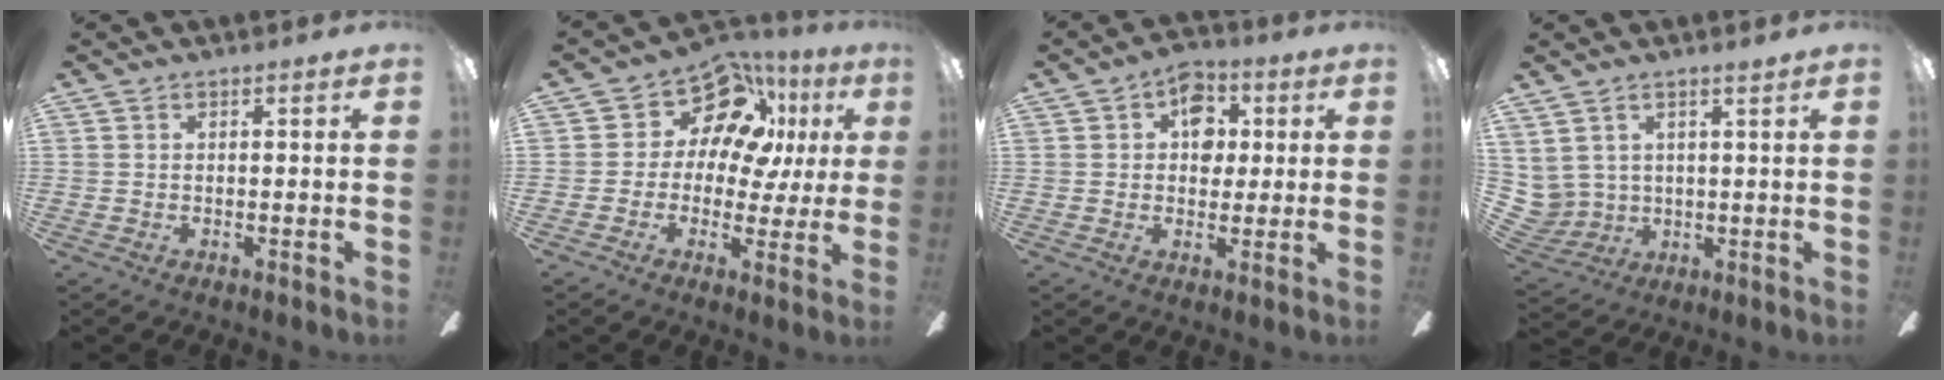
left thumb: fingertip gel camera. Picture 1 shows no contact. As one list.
[{"total": 14.6, "force": [7.6, 9.1, 8.5], "torque": [-0.139, -0.044, 0.139]}, {"total": 8.0, "force": [2.2, 6.2, 4.6], "torque": [-0.052, 0.004, 0.034]}, {"total": 6.3, "force": [3.8, 4.9, 1.1], "torque": [-0.044, -0.017, 0.078]}]